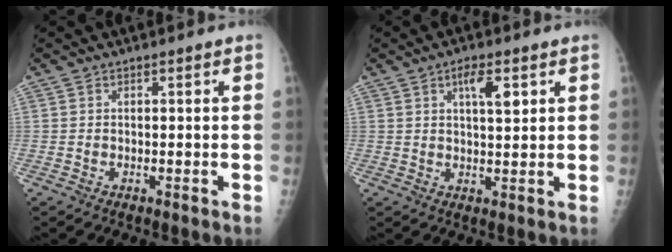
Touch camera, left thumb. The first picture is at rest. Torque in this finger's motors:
{"motor_torque": [0.77, 0.45, 0.53, -0.10, 0.09]}